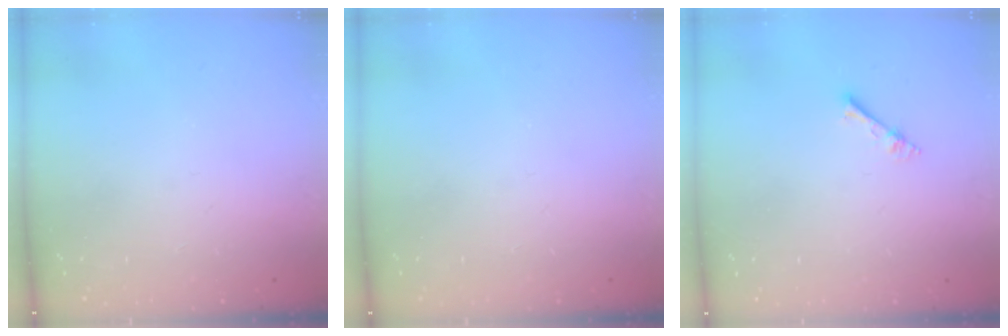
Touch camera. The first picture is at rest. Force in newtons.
{"total": 0.0}
{"total": 4.0, "press": 3.9, "slide": 0.5}